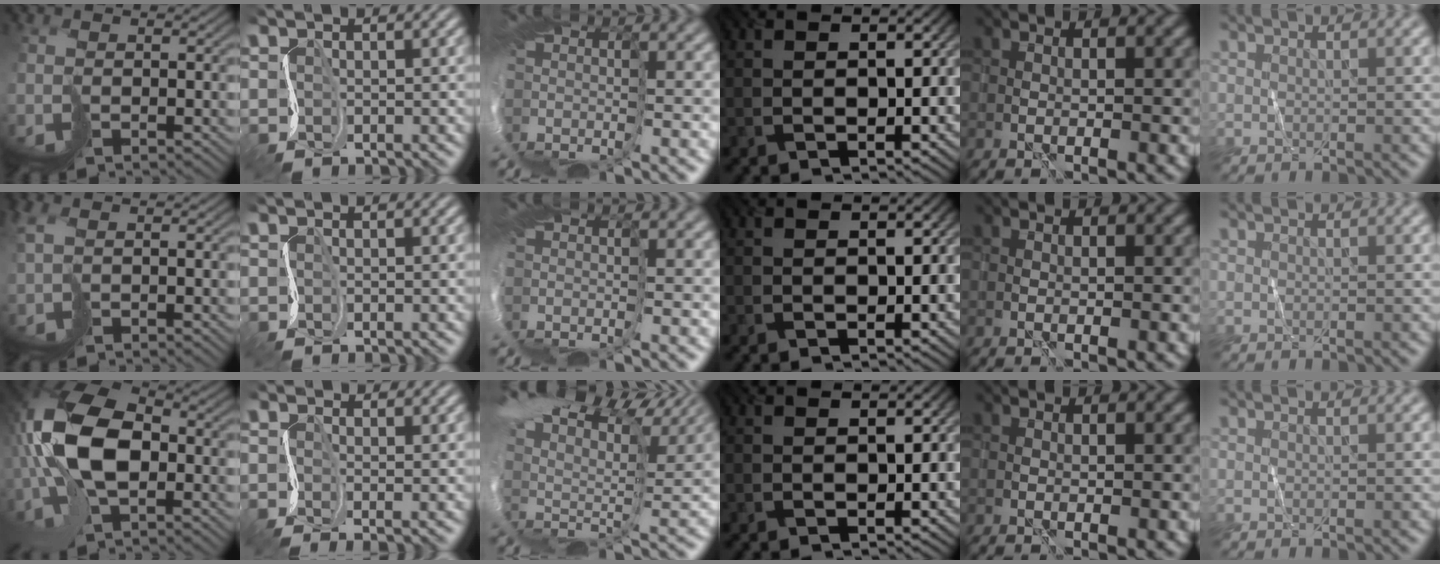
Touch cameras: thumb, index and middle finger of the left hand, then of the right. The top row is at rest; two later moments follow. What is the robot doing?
{"motion": "cut", "object": "tissue"}